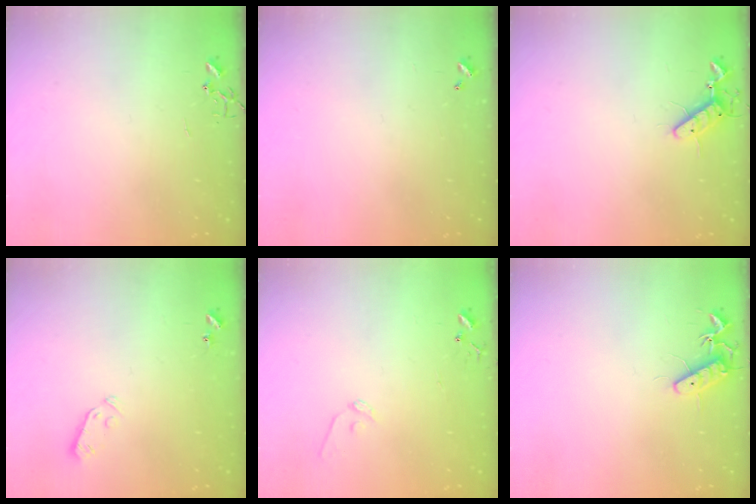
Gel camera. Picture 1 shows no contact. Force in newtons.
{"total": 0.0}
{"total": 8.5, "press": 8.4, "slide": 1.5}
{"total": 3.8, "press": 3.7, "slide": 0.9}
{"total": 8.1, "press": 8.0, "slide": 0.8}
{"total": 11.5, "press": 11.5, "slide": 1.0}